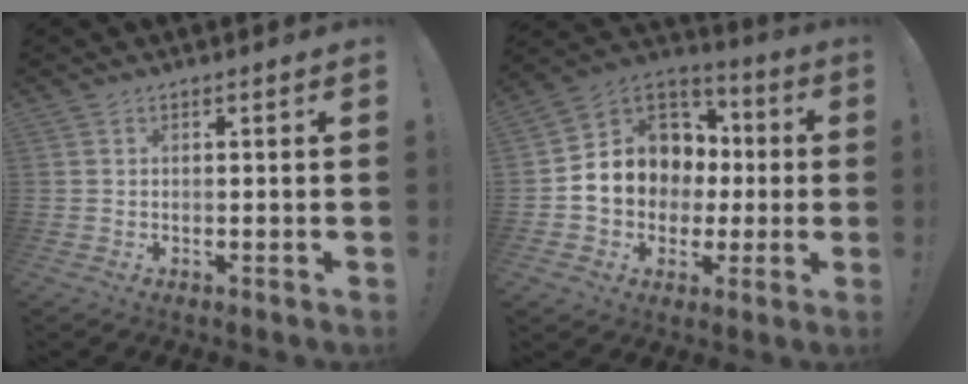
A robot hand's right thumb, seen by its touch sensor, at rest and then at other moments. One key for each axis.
{"total": 12.8, "fx": 0.0, "fy": 11.6, "fz": 5.6, "tx": -0.069, "ty": 0.002, "tz": 0.020}